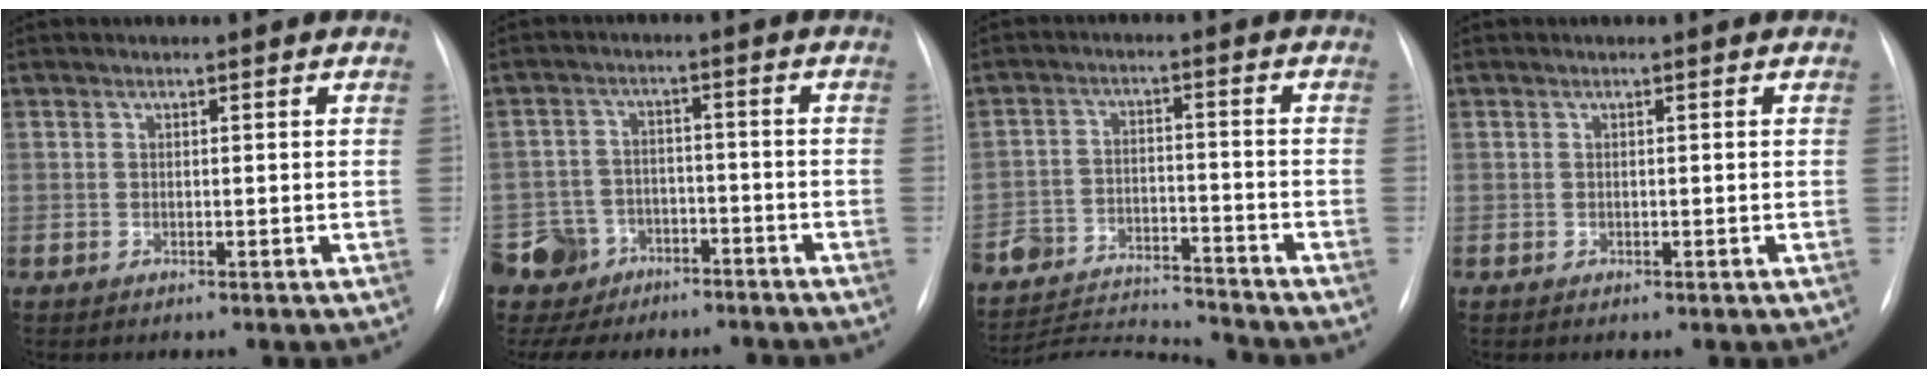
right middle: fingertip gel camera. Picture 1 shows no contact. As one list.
[{"total": 10.6, "force": [-7.6, 7.2, 1.5], "torque": [-0.044, 0.017, -0.115]}, {"total": 14.6, "force": [-14.4, -0.2, 2.1], "torque": [-0.036, 0.002, -0.232]}, {"total": 0.0}]